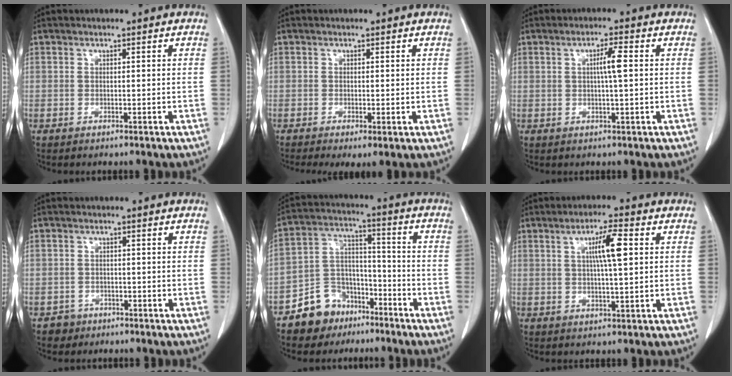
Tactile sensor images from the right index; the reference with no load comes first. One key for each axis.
{"total": 3.1, "fx": -1.2, "fy": 1.0, "fz": 2.7, "tx": -0.043, "ty": -0.011, "tz": -0.017}
{"total": 2.3, "fx": 0.2, "fy": 0.0, "fz": 2.3, "tx": -0.039, "ty": 0.002, "tz": 0.003}
{"total": 2.3, "fx": -1.3, "fy": 1.8, "fz": -0.3, "tx": 0.006, "ty": 0.011, "tz": -0.024}
{"total": 9.9, "fx": -6.7, "fy": 6.9, "fz": 2.0, "tx": -0.038, "ty": 0.037, "tz": -0.117}
{"total": 6.2, "fx": 1.5, "fy": 0.3, "fz": 6.0, "tx": -0.105, "ty": 0.003, "tz": 0.025}